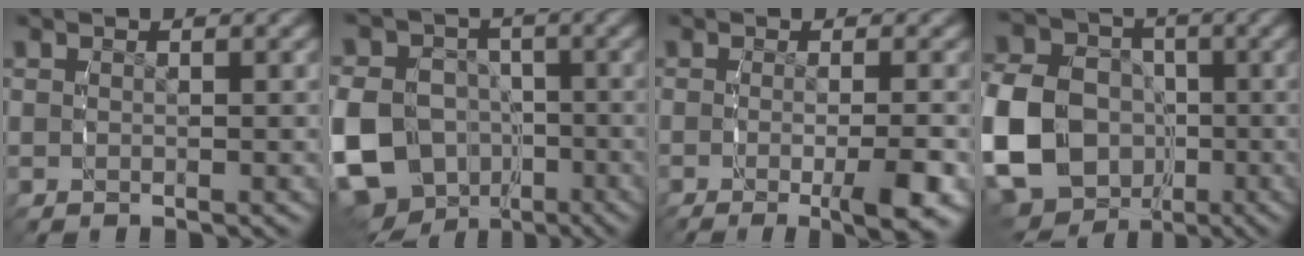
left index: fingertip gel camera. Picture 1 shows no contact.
{"total": 12.7, "force": [-3.4, 11.5, 4.3], "torque": [-0.111, -0.059, -0.060]}
{"total": 3.4, "force": [-1.8, 0.0, 2.8], "torque": [-0.045, -0.004, -0.032]}
{"total": 14.7, "force": [-3.3, 13.3, 5.5], "torque": [-0.153, -0.056, -0.053]}